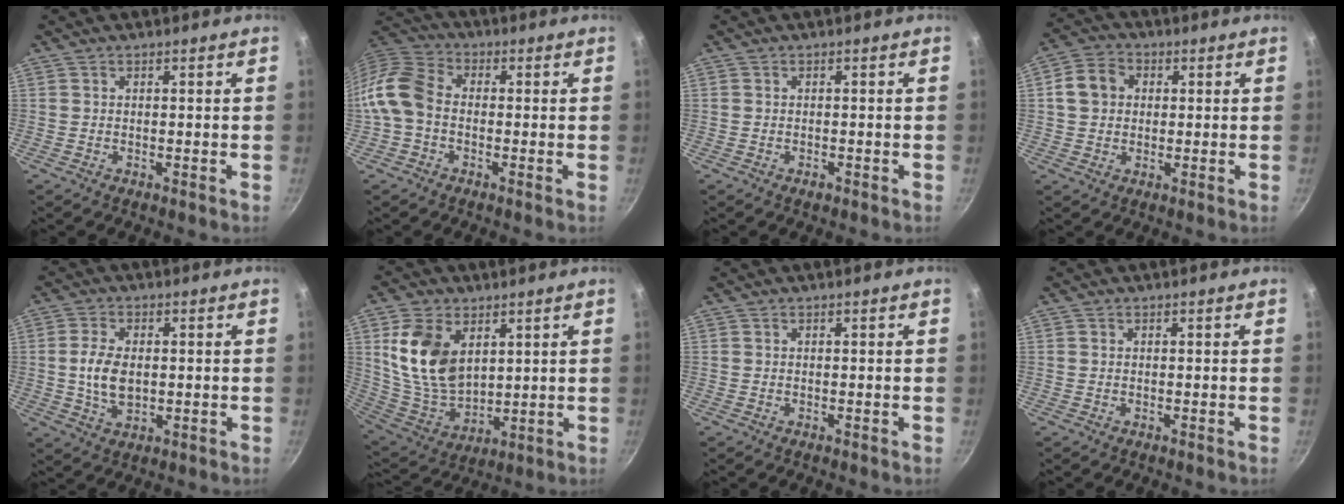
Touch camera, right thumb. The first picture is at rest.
{"total": 9.3, "force": [-1.7, 6.7, 6.2], "torque": [-0.110, 0.030, -0.055]}
{"total": 1.1, "force": [-0.6, 0.7, 0.6], "torque": [-0.008, 0.005, -0.008]}
{"total": 7.3, "force": [1.1, 6.1, 3.8], "torque": [-0.048, 0.013, 0.008]}
{"total": 7.3, "force": [0.2, 4.5, 5.8], "torque": [-0.108, -0.003, 0.004]}
{"total": 15.3, "force": [4.8, 10.0, 10.6], "torque": [-0.181, -0.033, 0.106]}
{"total": 0.0}
{"total": 0.0}